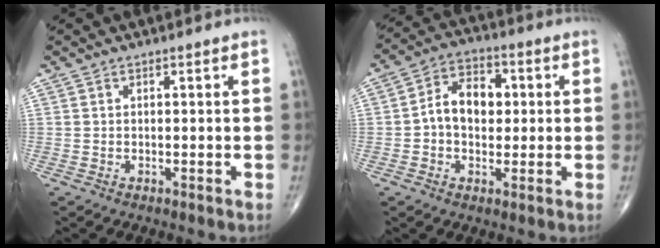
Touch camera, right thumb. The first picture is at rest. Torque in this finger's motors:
{"motor_torque": [0.04, 0.04, 0.49, -0.33, 0.12]}